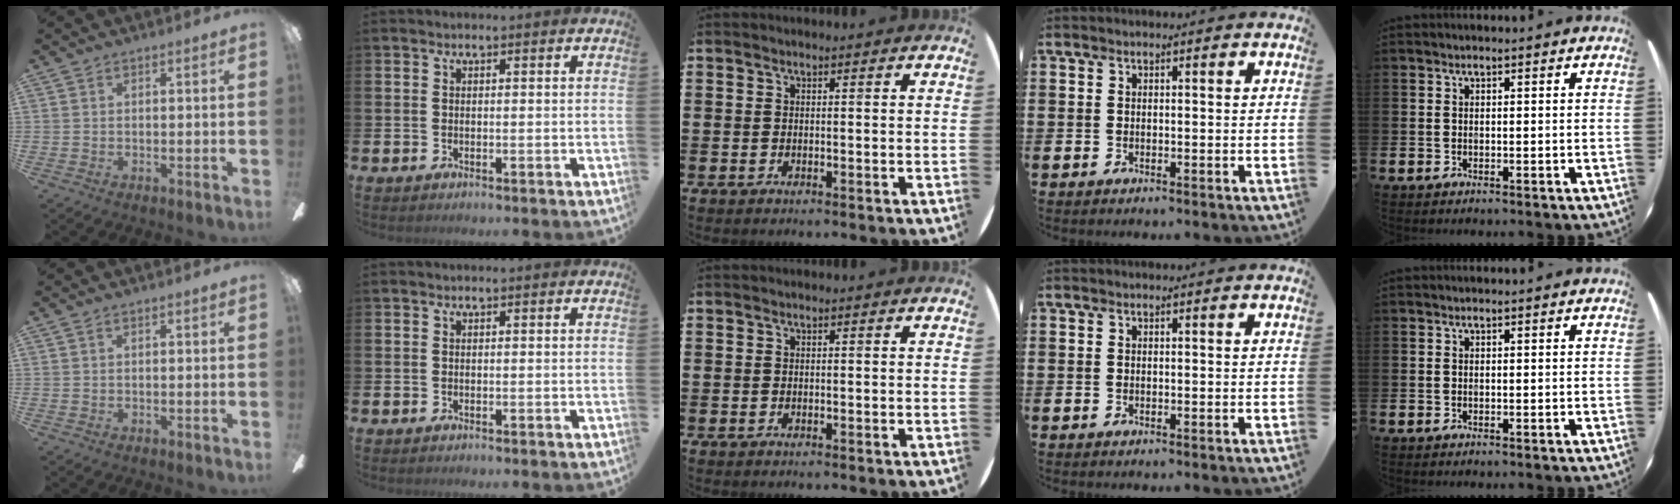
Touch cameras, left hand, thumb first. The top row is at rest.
{}